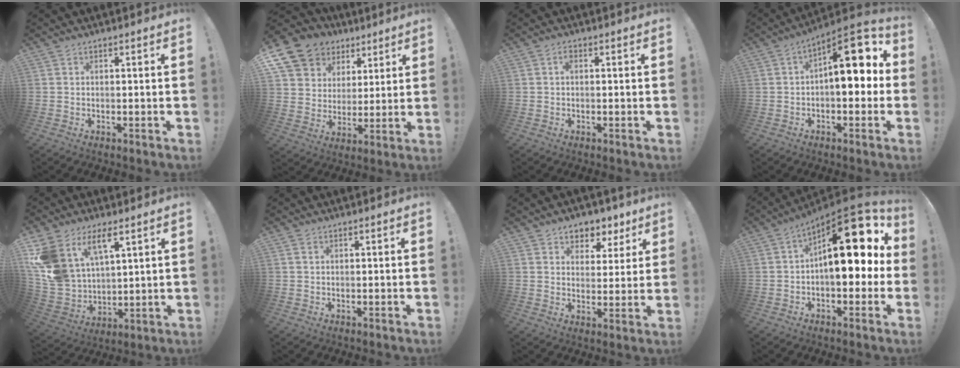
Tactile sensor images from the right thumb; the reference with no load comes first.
{"total": 13.2, "force": [7.8, 9.9, 3.9], "torque": [-0.067, -0.053, 0.161]}
{"total": 1.4, "force": [0.1, 0.9, 1.1], "torque": [-0.018, 0.002, -0.001]}
{"total": 15.6, "force": [3.3, 7.3, 13.4], "torque": [-0.167, -0.021, 0.051]}
{"total": 14.2, "force": [8.1, 9.0, 7.3], "torque": [-0.160, -0.049, 0.161]}
{"total": 0.8, "force": [0.5, 0.4, 0.5], "torque": [-0.002, -0.002, 0.007]}
{"total": 6.1, "force": [4.0, 4.6, 1.1], "torque": [-0.003, -0.037, 0.075]}
{"total": 22.7, "force": [5.0, 10.5, 19.5], "torque": [-0.267, -0.027, 0.086]}